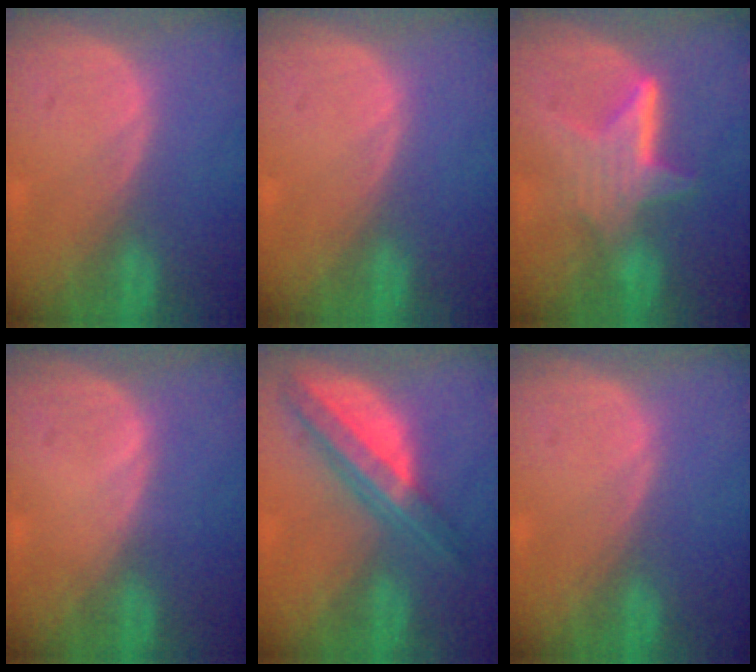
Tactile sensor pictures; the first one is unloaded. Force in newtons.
{"total": 0.0}
{"total": 6.5, "press": 5.9, "slide": 2.8}
{"total": 0.5, "press": 0.1, "slide": 0.5}
{"total": 7.9, "press": 6.6, "slide": 4.2}
{"total": 0.0}